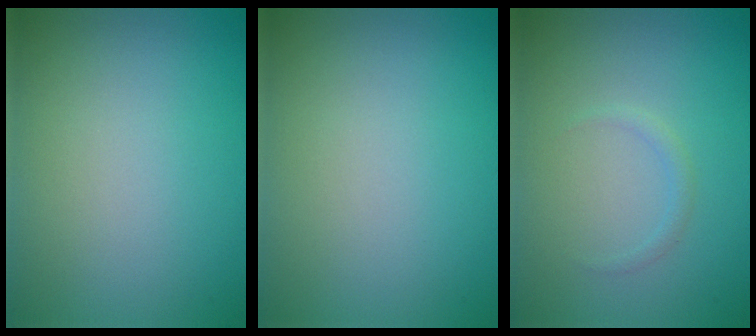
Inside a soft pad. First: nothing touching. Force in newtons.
{"total": 0.0}
{"total": 0.7, "press": 0.7, "slide": 0.1}